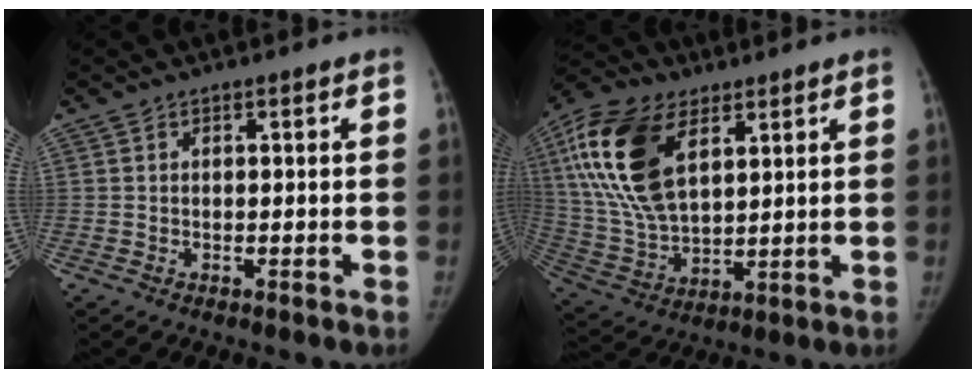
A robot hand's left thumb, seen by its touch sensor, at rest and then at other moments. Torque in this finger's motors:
{"motor_torque": [0.26, 0.45, 1.73, -1.04, 0.35]}